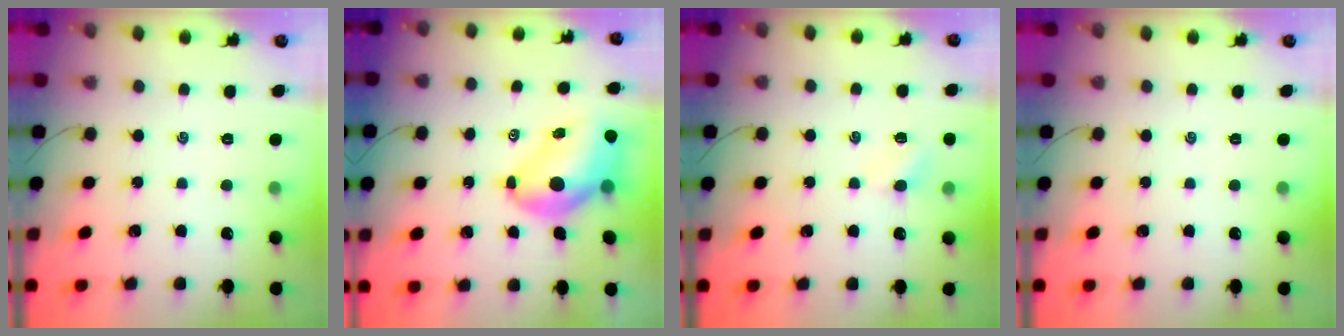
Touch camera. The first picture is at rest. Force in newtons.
{"total": 10.3, "press": 9.8, "slide": 2.9}
{"total": 3.7, "press": 3.5, "slide": 1.2}
{"total": 0.0}